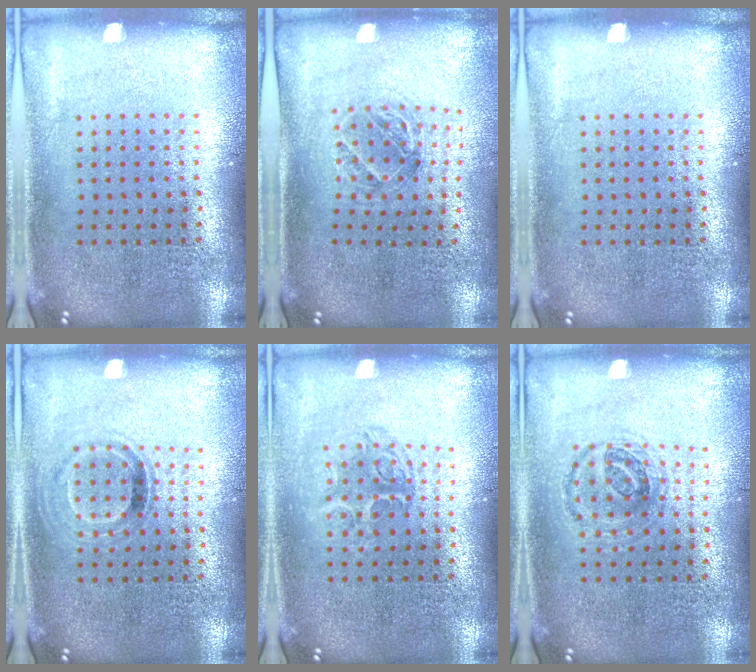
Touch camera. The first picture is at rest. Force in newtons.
{"total": 1.1, "press": 1.1, "slide": 0.2}
{"total": 0.0}
{"total": 1.0, "press": 0.8, "slide": 0.5}
{"total": 1.3, "press": 1.0, "slide": 0.7}
{"total": 0.9, "press": 0.9, "slide": 0.2}